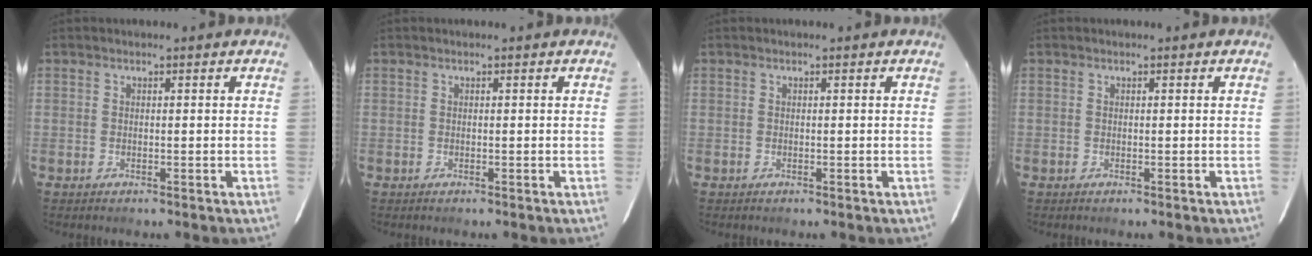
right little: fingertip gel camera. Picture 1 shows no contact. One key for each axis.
{"total": 0.0}
{"total": 0.0}
{"total": 0.0}